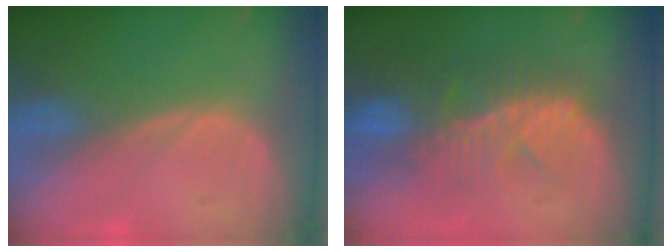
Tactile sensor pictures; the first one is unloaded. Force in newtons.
{"total": 10.4, "press": 8.9, "slide": 5.4}